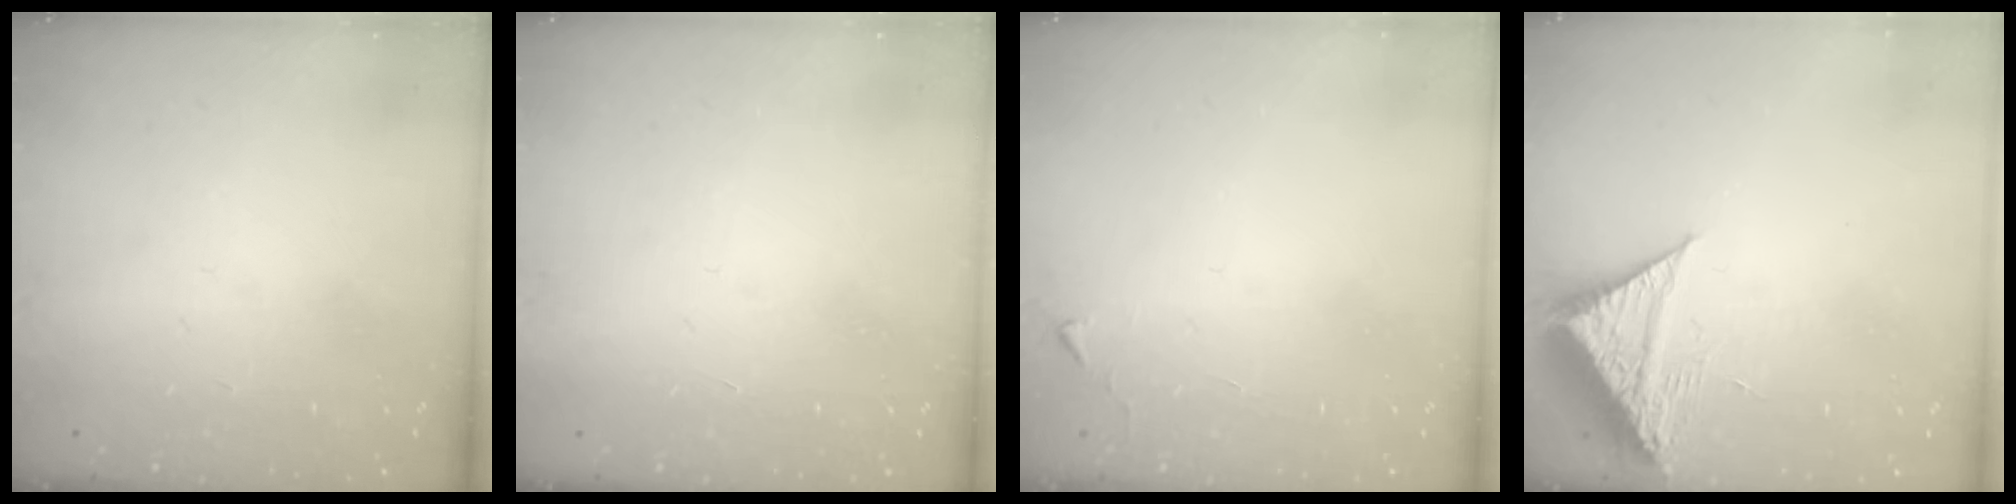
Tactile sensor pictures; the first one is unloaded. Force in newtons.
{"total": 1.5, "press": 1.5, "slide": 0.1}
{"total": 2.7, "press": 2.6, "slide": 0.4}
{"total": 8.8, "press": 8.8, "slide": 1.0}